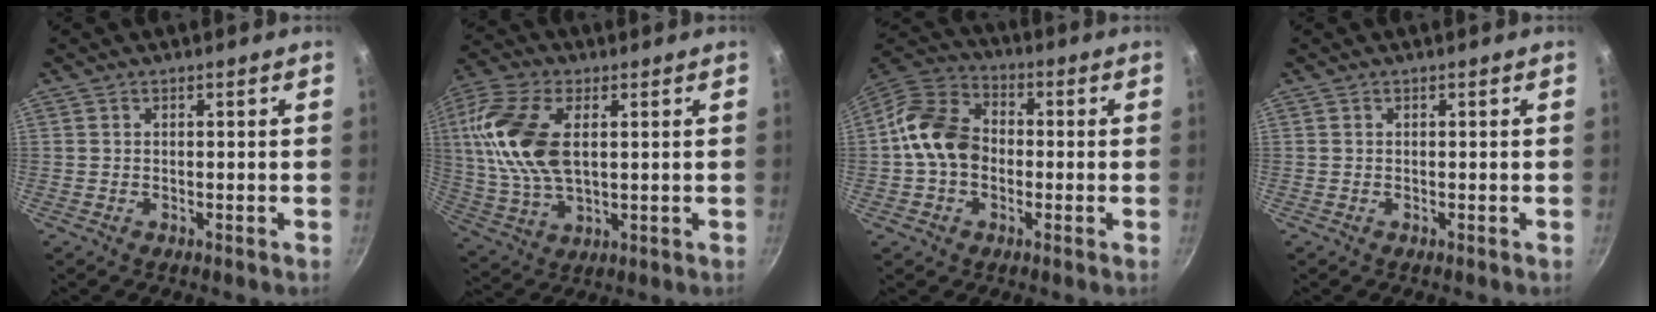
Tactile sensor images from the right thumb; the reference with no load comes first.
{"total": 16.5, "force": [3.2, 9.1, 13.4], "torque": [-0.264, -0.001, 0.059]}
{"total": 11.9, "force": [-1.1, 9.1, 7.6], "torque": [-0.110, 0.032, -0.041]}
{"total": 0.0}